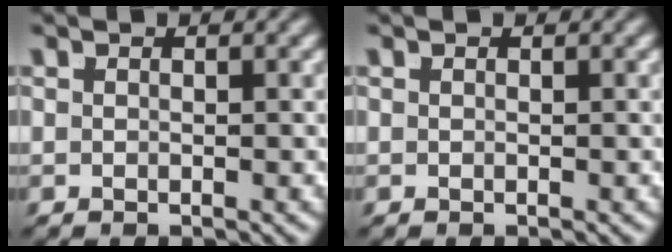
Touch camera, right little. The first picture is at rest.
{"total": 0.0}